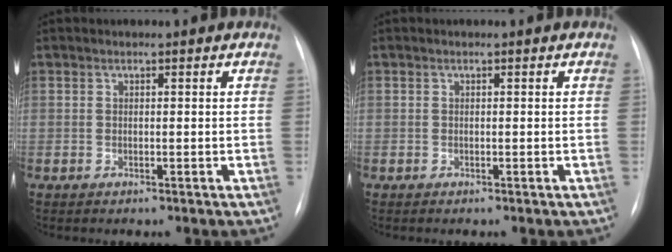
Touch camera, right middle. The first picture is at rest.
{"total": 0.0}